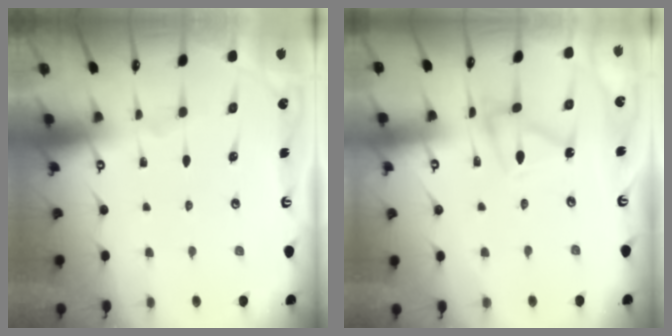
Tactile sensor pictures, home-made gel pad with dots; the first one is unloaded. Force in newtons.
{"total": 8.7, "press": 8.7, "slide": 0.3}